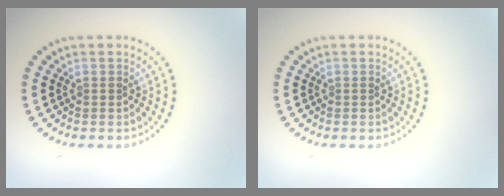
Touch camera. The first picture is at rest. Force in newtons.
{"total": 0.0}